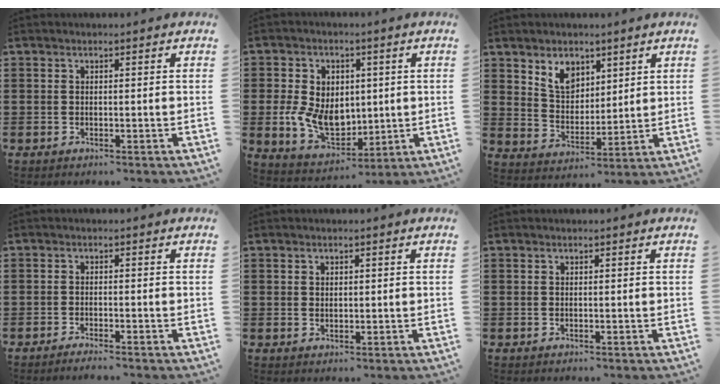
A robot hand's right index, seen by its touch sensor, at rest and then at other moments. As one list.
[{"total": 8.9, "force": [-0.2, 6.8, 5.6], "torque": [-0.132, 0.010, -0.003]}, {"total": 6.0, "force": [3.9, 4.0, 2.1], "torque": [-0.053, 0.000, 0.071]}, {"total": 1.3, "force": [-1.3, -0.1, 0.4], "torque": [-0.008, 0.001, -0.025]}, {"total": 1.0, "force": [0.6, 0.8, 0.4], "torque": [-0.009, 0.006, 0.010]}, {"total": 0.0}]